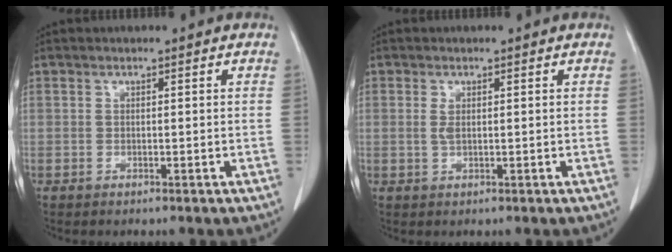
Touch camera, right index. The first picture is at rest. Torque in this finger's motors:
{"motor_torque": [0.04, 0.04, 0.06, 0.03]}